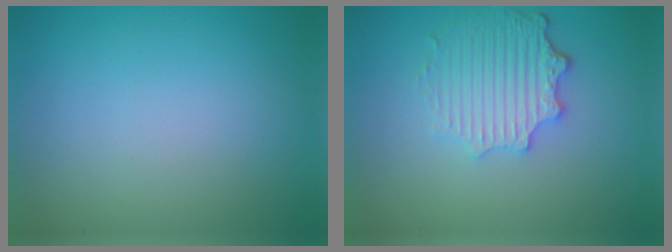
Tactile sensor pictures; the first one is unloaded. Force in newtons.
{"total": 4.1, "press": 3.3, "slide": 2.4}